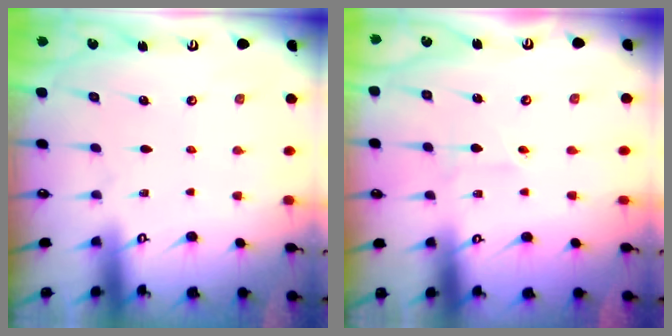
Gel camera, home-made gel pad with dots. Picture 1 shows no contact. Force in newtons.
{"total": 1.8, "press": 1.7, "slide": 0.6}